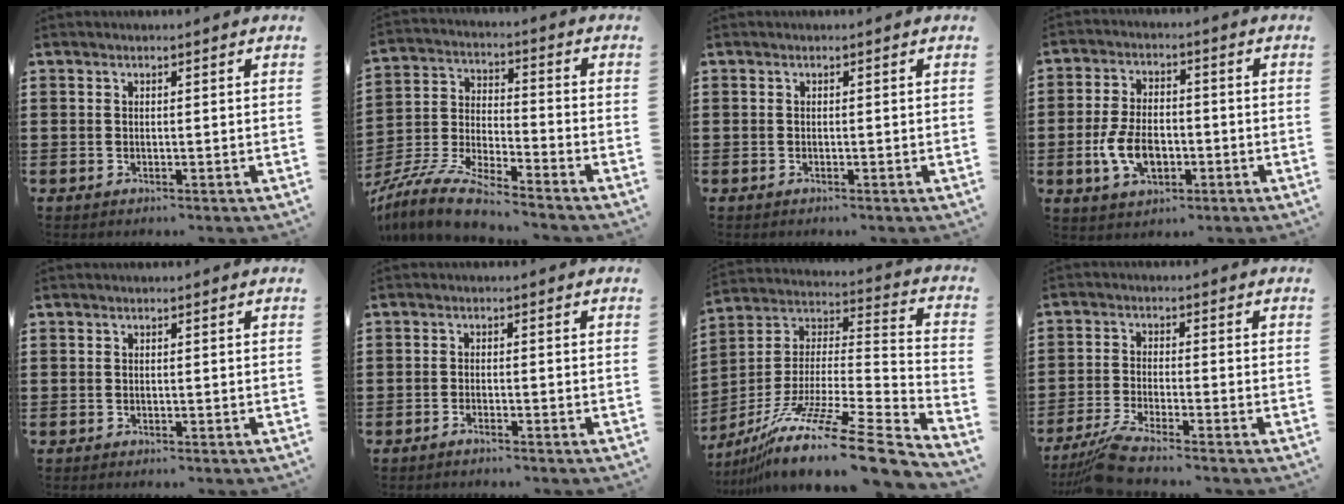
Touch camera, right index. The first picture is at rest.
{"total": 7.9, "force": [-7.6, 0.0, 2.3], "torque": [-0.067, -0.008, -0.156]}
{"total": 0.0}
{"total": 7.2, "force": [-2.0, 4.2, 5.5], "torque": [-0.130, -0.003, -0.041]}
{"total": 0.0}
{"total": 1.1, "force": [-1.1, -0.1, 0.2], "torque": [-0.003, 0.001, -0.020]}
{"total": 15.0, "force": [-11.6, 0.6, 9.5], "torque": [-0.172, 0.017, -0.213]}
{"total": 4.6, "force": [-4.1, -0.3, 2.0], "torque": [-0.061, -0.020, -0.082]}